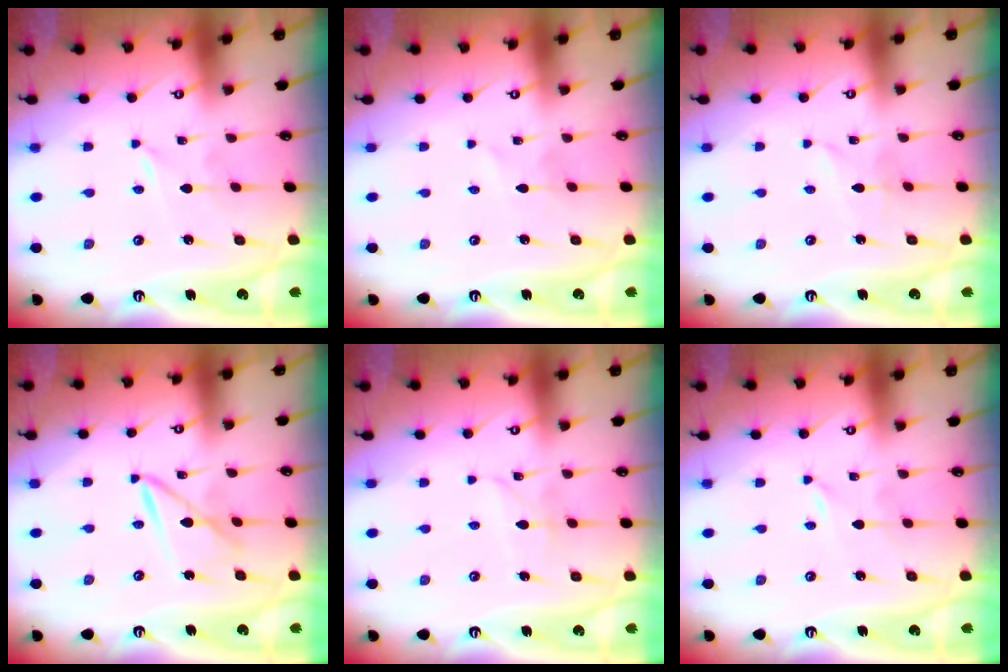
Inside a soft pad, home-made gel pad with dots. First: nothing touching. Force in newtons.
{"total": 0.7, "press": 0.7, "slide": 0.0}
{"total": 1.6, "press": 1.6, "slide": 0.2}
{"total": 7.1, "press": 7.0, "slide": 0.6}
{"total": 2.9, "press": 2.9, "slide": 0.3}
{"total": 0.0}